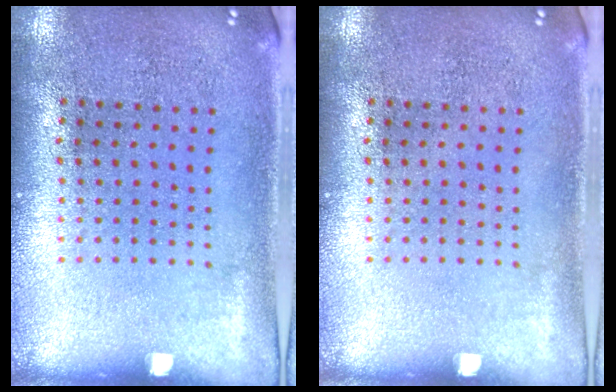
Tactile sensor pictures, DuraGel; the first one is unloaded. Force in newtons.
{"total": 0.0}